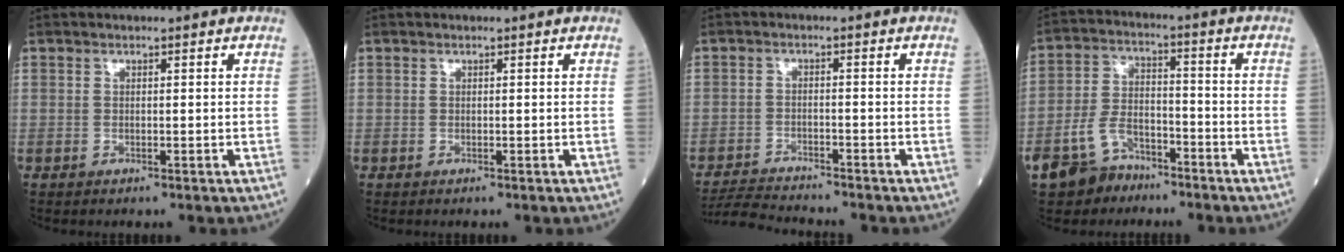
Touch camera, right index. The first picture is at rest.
{"total": 0.0}
{"total": 5.6, "force": [-5.6, -0.2, 0.5], "torque": [-0.012, -0.020, -0.099]}
{"total": 9.1, "force": [-6.4, 5.3, 3.7], "torque": [-0.086, 0.000, -0.115]}